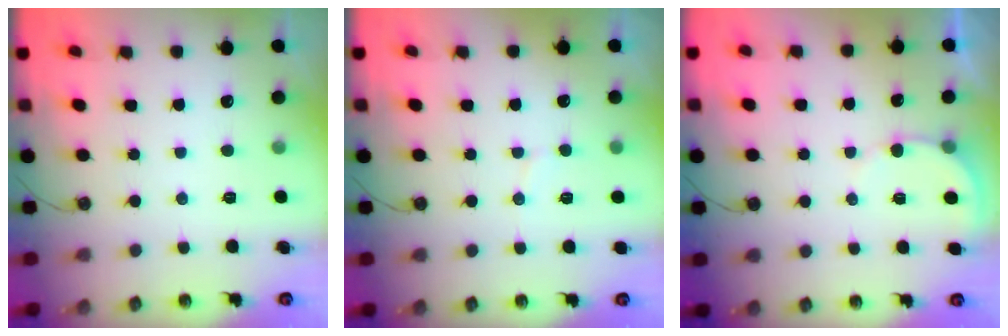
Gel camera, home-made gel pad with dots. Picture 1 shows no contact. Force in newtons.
{"total": 5.1, "press": 4.9, "slide": 1.3}
{"total": 4.3, "press": 4.3, "slide": 0.3}